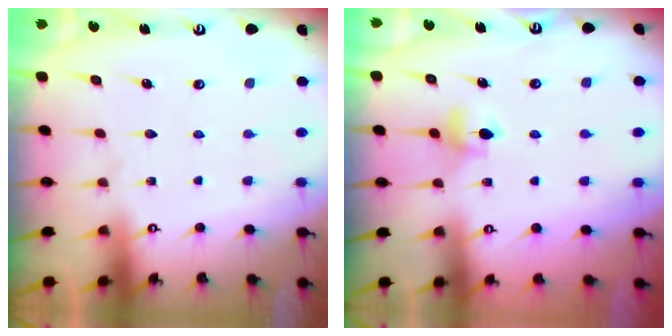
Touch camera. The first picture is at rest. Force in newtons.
{"total": 5.5, "press": 5.5, "slide": 0.6}